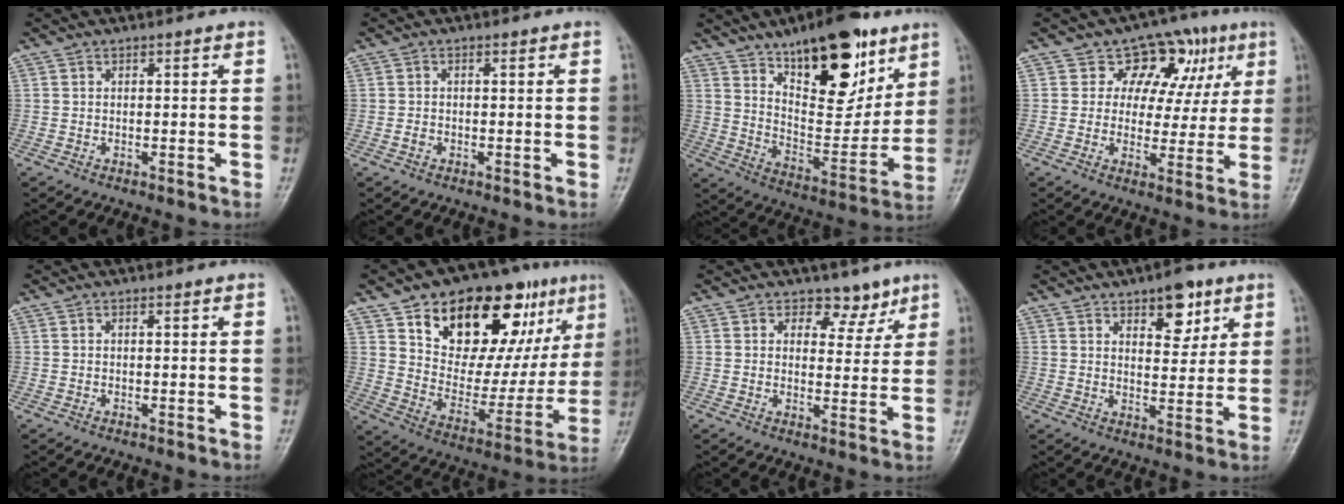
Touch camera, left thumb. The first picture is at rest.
{"total": 0.9, "force": [-0.4, 0.7, 0.5], "torque": [-0.007, 0.000, -0.009]}
{"total": 22.5, "force": [13.0, 9.9, 15.6], "torque": [-0.183, -0.068, 0.215]}
{"total": 11.5, "force": [5.0, 8.7, 5.5], "torque": [-0.010, -0.004, 0.067]}
{"total": 0.0}
{"total": 26.3, "force": [13.1, 13.5, 18.4], "torque": [-0.215, -0.024, 0.213]}
{"total": 5.4, "force": [3.7, 3.6, 1.6], "torque": [0.017, -0.019, 0.051]}
{"total": 8.1, "force": [4.6, 4.0, 5.3], "torque": [-0.044, -0.024, 0.063]}